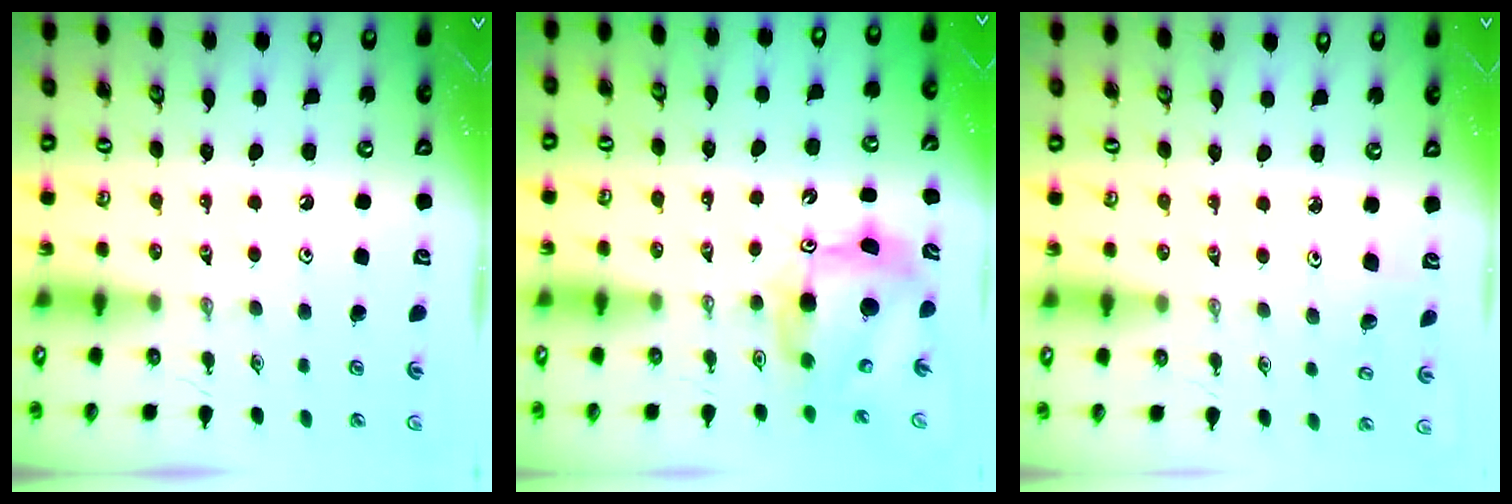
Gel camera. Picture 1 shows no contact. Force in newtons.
{"total": 9.9, "press": 9.8, "slide": 1.3}
{"total": 2.9, "press": 2.8, "slide": 0.8}